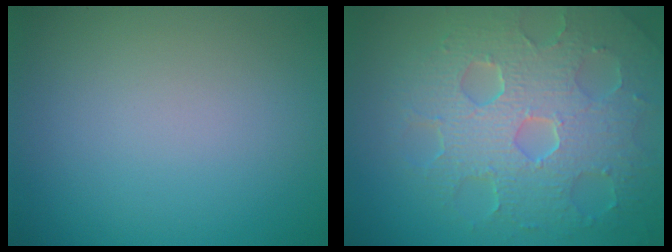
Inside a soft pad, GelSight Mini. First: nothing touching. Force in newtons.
{"total": 8.6, "press": 6.0, "slide": 6.1}